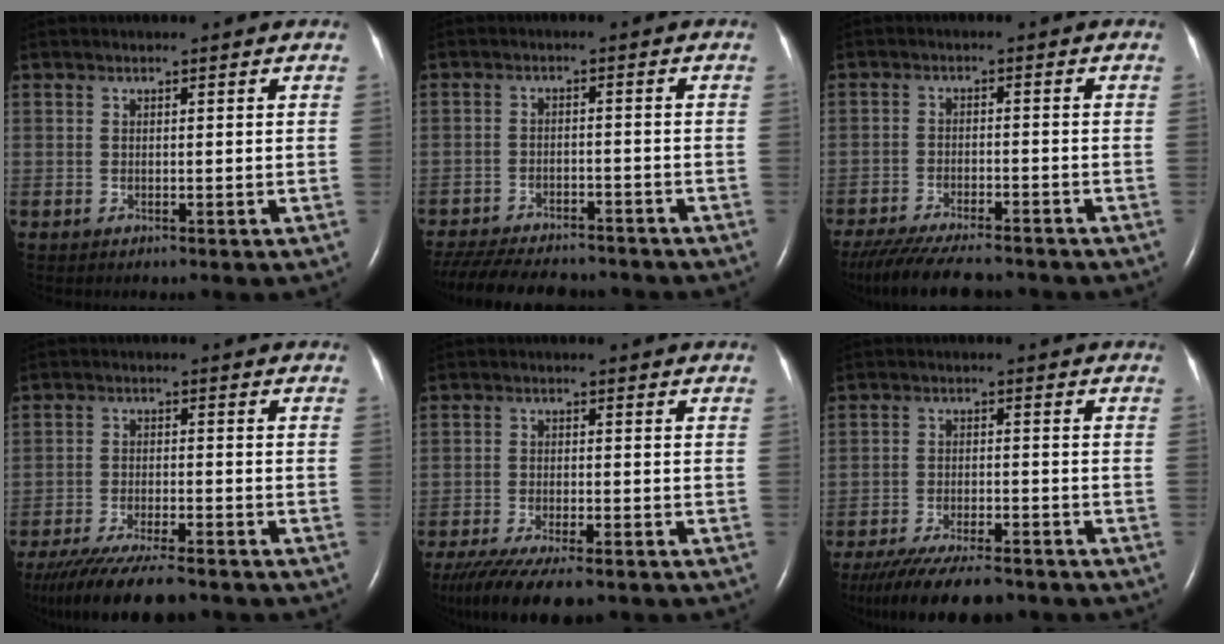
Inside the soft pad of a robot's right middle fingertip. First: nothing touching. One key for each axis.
{"total": 17.1, "fx": -14.9, "fy": 4.9, "fz": 6.9, "tx": -0.174, "ty": -0.022, "tz": -0.211}
{"total": 13.9, "fx": -12.1, "fy": 2.6, "fz": 6.3, "tx": -0.124, "ty": -0.025, "tz": -0.181}
{"total": 14.3, "fx": -12.0, "fy": 2.2, "fz": 7.5, "tx": -0.143, "ty": -0.038, "tz": -0.190}
{"total": 13.7, "fx": -10.6, "fy": 3.4, "fz": 8.0, "tx": -0.161, "ty": -0.031, "tz": -0.167}
{"total": 14.1, "fx": -11.8, "fy": 3.0, "fz": 7.1, "tx": -0.136, "ty": -0.028, "tz": -0.181}